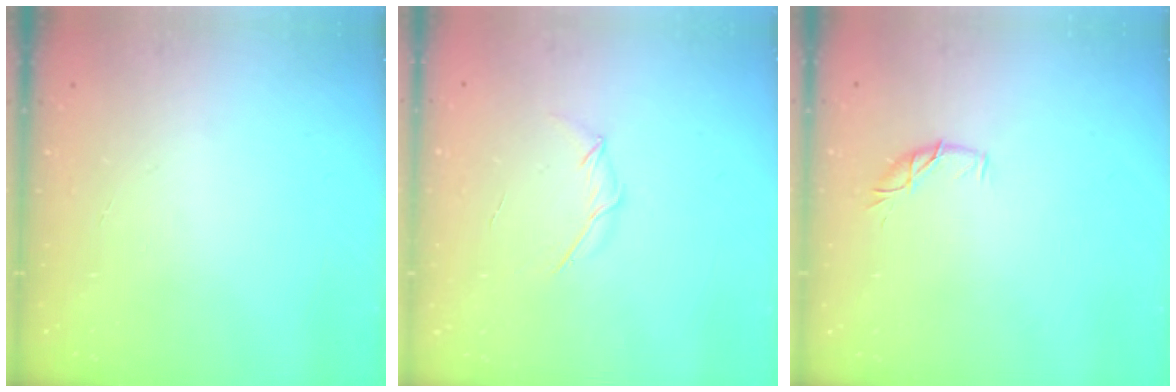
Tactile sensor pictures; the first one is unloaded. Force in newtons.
{"total": 3.9, "press": 3.8, "slide": 0.9}
{"total": 6.1, "press": 6.1, "slide": 0.6}